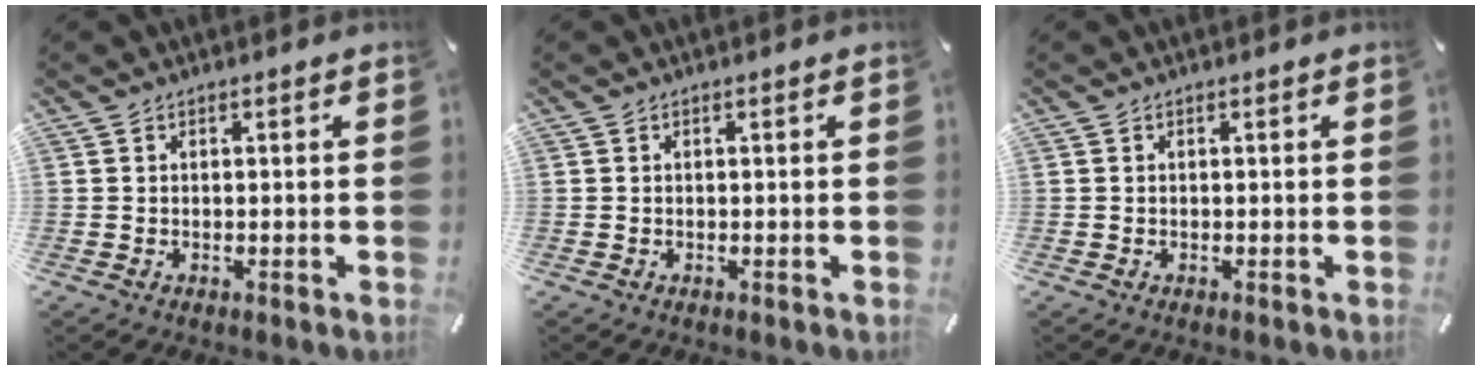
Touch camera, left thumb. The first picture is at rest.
{"total": 0.0}
{"total": 0.0}